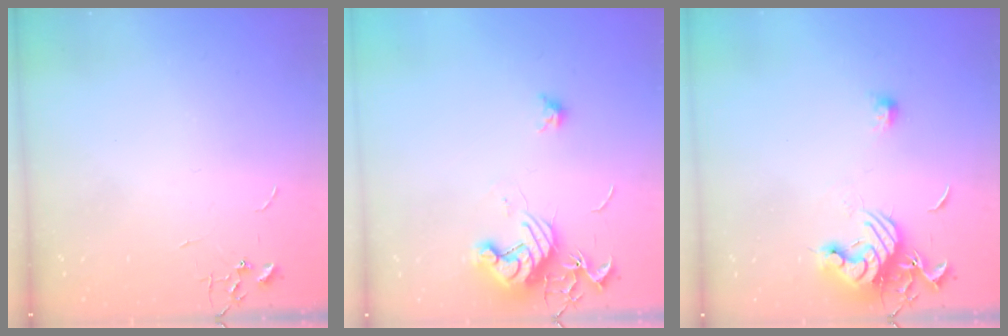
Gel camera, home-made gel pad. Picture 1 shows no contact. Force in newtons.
{"total": 13.1, "press": 13.1, "slide": 1.0}
{"total": 11.8, "press": 11.8, "slide": 0.9}